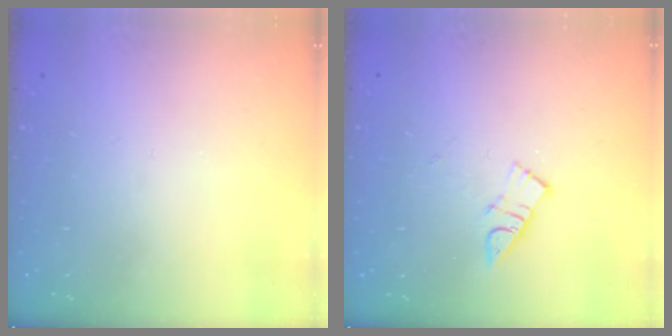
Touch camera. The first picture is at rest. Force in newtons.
{"total": 5.9, "press": 5.9, "slide": 0.1}